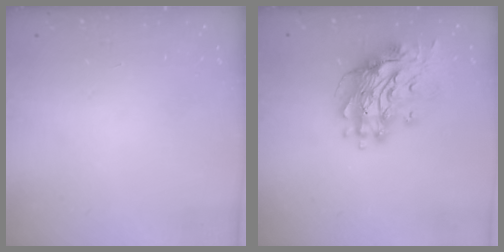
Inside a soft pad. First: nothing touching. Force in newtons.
{"total": 17.5, "press": 17.4, "slide": 1.7}